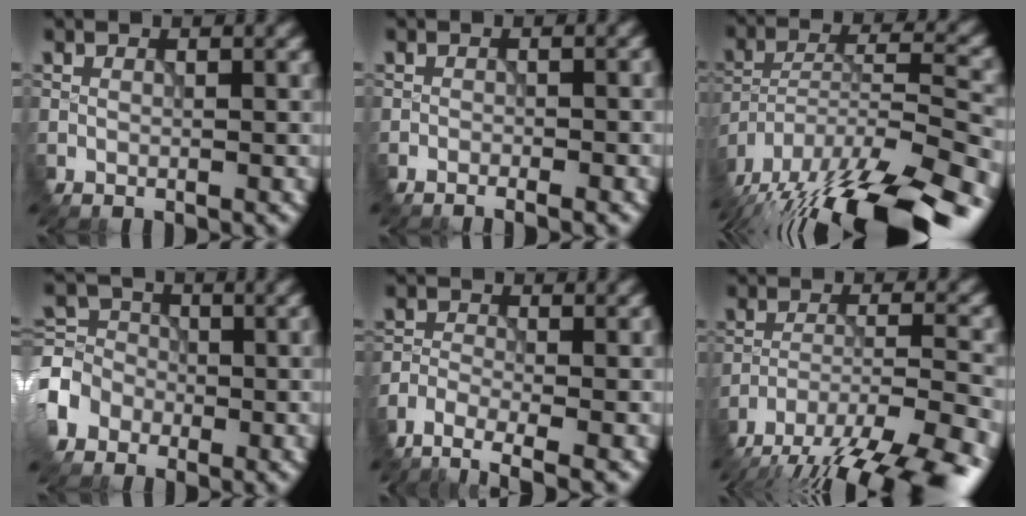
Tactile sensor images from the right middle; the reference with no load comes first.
{"total": 1.7, "force": [-1.1, 0.3, 1.3], "torque": [-0.008, 0.003, -0.013]}
{"total": 18.4, "force": [-15.0, 4.4, 9.8], "torque": [-0.175, -0.022, -0.233]}
{"total": 6.5, "force": [-3.6, 4.9, 2.4], "torque": [-0.048, -0.005, -0.069]}
{"total": 4.9, "force": [-4.1, 0.9, 2.5], "torque": [-0.041, -0.006, -0.079]}
{"total": 15.0, "force": [-12.4, 4.0, 7.4], "torque": [-0.132, -0.025, -0.161]}